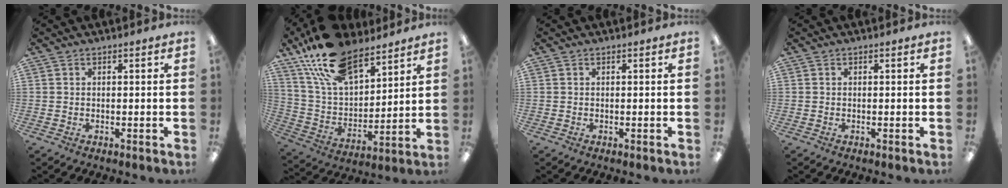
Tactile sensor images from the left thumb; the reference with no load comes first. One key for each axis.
{"total": 20.4, "fx": 14.7, "fy": 9.5, "fz": 10.4, "tx": -0.210, "ty": -0.069, "tz": 0.271}
{"total": 0.0}
{"total": 0.0}